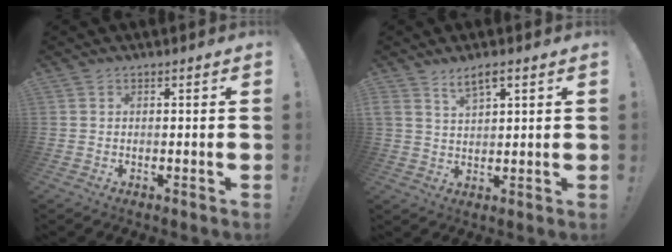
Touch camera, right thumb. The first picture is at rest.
{"total": 4.8, "force": [3.3, 1.5, 3.1], "torque": [-0.059, -0.011, 0.058]}